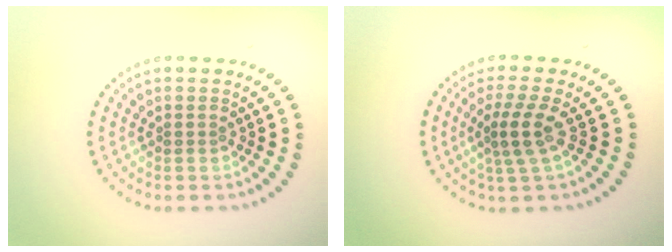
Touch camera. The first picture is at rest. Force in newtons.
{"total": 2.9, "press": 2.2, "slide": 1.9}